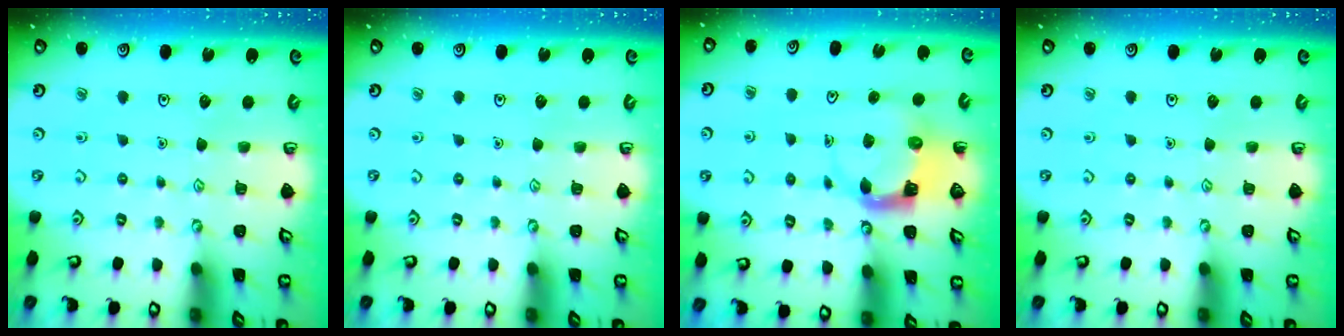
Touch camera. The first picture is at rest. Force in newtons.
{"total": 0.0}
{"total": 4.0, "press": 4.0, "slide": 0.2}
{"total": 0.0}